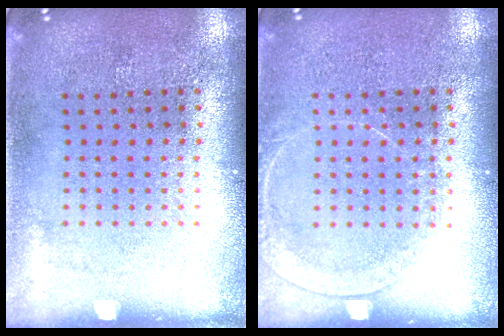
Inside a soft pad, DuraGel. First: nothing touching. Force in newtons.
{"total": 1.4, "press": 1.4, "slide": 0.1}